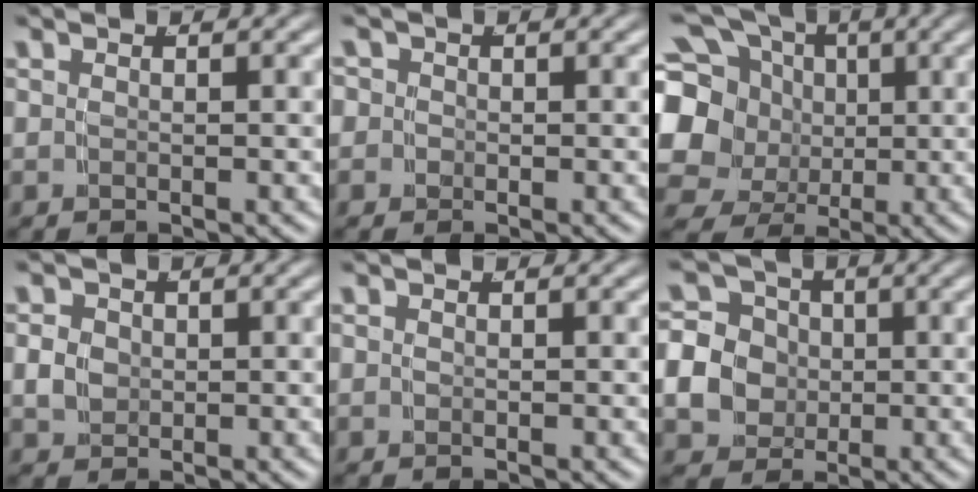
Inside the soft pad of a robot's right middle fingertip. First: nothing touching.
{"total": 2.4, "force": [-0.4, 2.3, 0.4], "torque": [-0.014, -0.006, -0.017]}
{"total": 11.9, "force": [1.2, 9.9, 6.5], "torque": [-0.123, -0.023, 0.016]}
{"total": 1.8, "force": [0.0, 1.5, 1.0], "torque": [-0.016, -0.001, 0.003]}
{"total": 0.0}
{"total": 11.6, "force": [-0.5, 10.6, 4.7], "torque": [-0.116, -0.033, -0.016]}